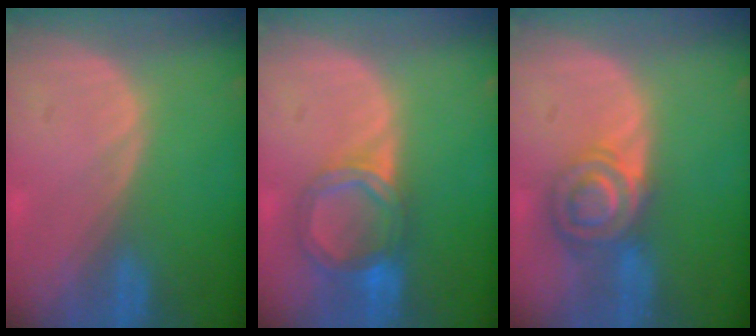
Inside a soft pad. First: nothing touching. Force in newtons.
{"total": 6.4, "press": 5.7, "slide": 2.9}
{"total": 7.3, "press": 6.1, "slide": 4.0}